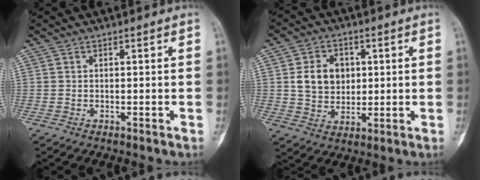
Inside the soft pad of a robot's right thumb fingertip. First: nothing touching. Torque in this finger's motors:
{"motor_torque": [0.27, 0.09, 0.84, 0.00, 0.05]}